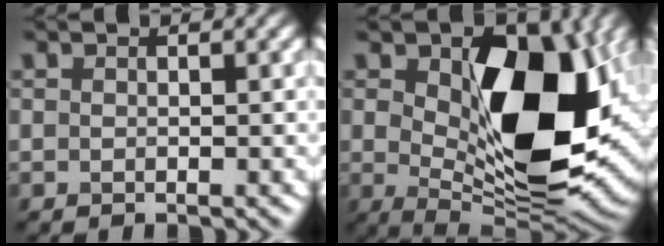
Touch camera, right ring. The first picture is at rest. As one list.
[{"total": 13.1, "force": [1.7, 7.1, 10.9], "torque": [-0.146, -0.016, 0.036]}]